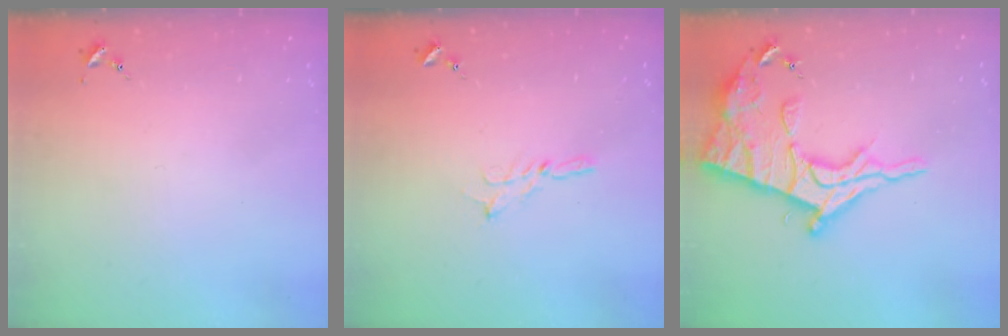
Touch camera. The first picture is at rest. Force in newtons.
{"total": 2.0, "press": 2.0, "slide": 0.2}
{"total": 18.4, "press": 18.4, "slide": 1.4}